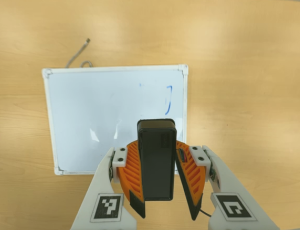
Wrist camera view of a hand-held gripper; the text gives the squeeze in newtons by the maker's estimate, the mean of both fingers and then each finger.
{"total": 8.3, "left": 8.2, "right": 8.4}